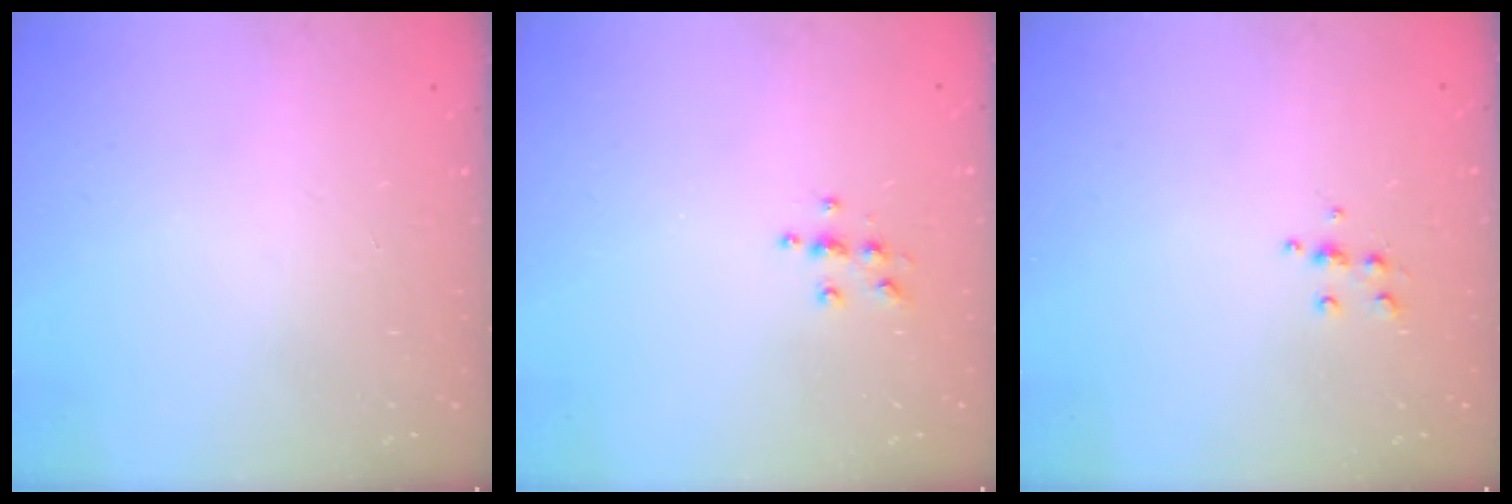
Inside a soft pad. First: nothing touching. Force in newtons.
{"total": 5.5, "press": 5.5, "slide": 0.4}
{"total": 5.2, "press": 5.0, "slide": 1.1}